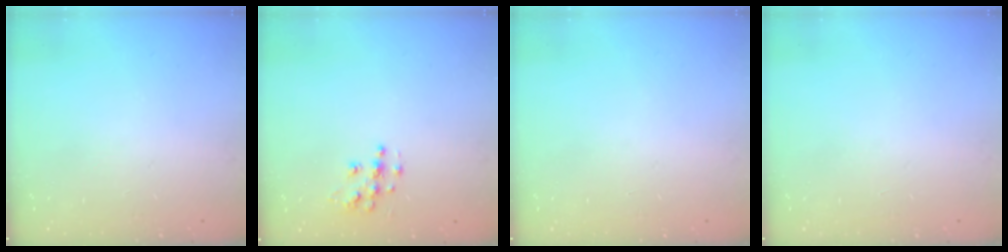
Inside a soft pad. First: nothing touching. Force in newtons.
{"total": 7.3, "press": 7.3, "slide": 0.2}
{"total": 0.0}
{"total": 0.0}